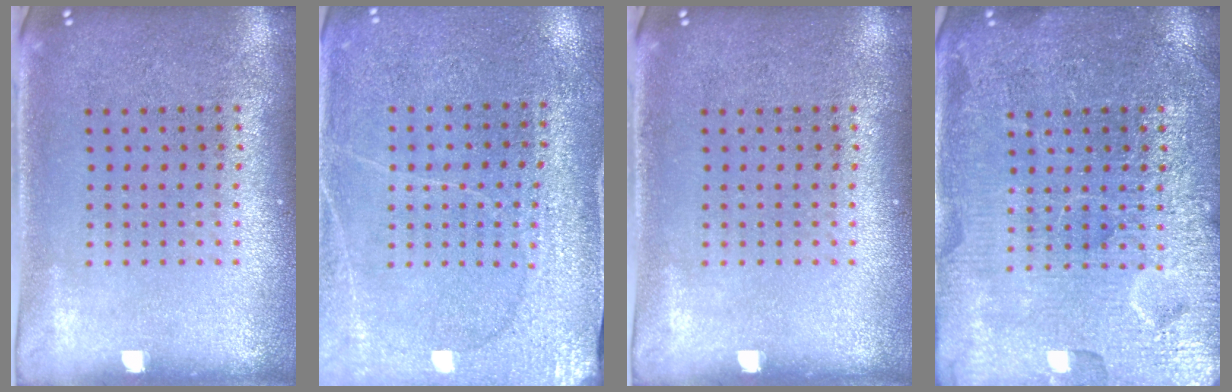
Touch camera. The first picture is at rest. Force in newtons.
{"total": 2.7, "press": 2.7, "slide": 0.4}
{"total": 0.0}
{"total": 4.4, "press": 4.4, "slide": 0.6}